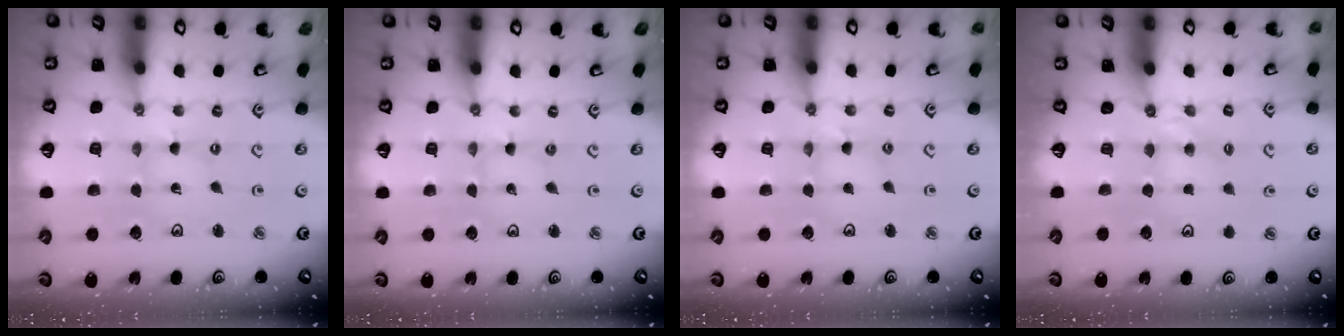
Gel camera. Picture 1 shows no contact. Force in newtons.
{"total": 0.0}
{"total": 2.9, "press": 2.9, "slide": 0.3}
{"total": 4.2, "press": 4.1, "slide": 0.6}